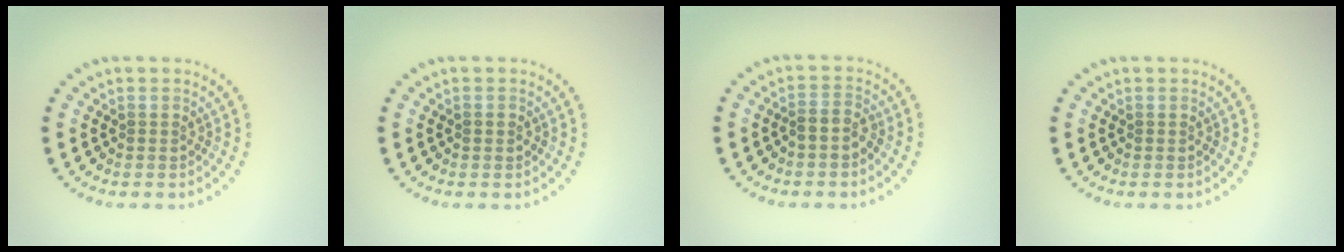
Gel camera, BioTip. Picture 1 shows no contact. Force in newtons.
{"total": 0.8, "press": 0.8, "slide": 0.2}
{"total": 1.2, "press": 0.9, "slide": 0.8}
{"total": 0.0}